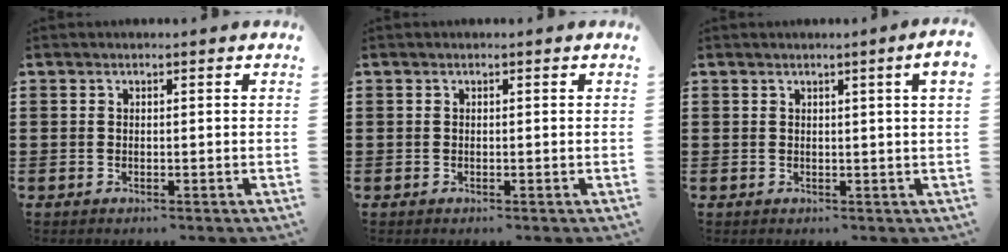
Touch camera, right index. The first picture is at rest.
{"total": 0.0}
{"total": 2.2, "force": [0.7, -0.5, 2.0], "torque": [-0.036, -0.006, 0.011]}